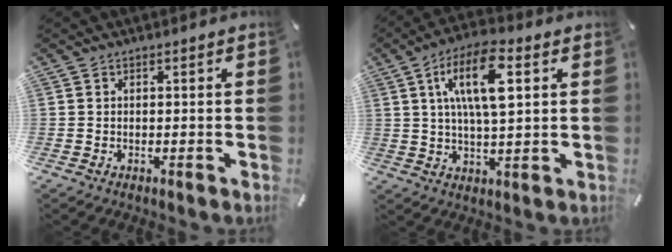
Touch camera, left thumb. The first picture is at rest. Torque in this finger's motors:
{"motor_torque": [1.92, 1.81, 1.76, -0.73, 0.26]}